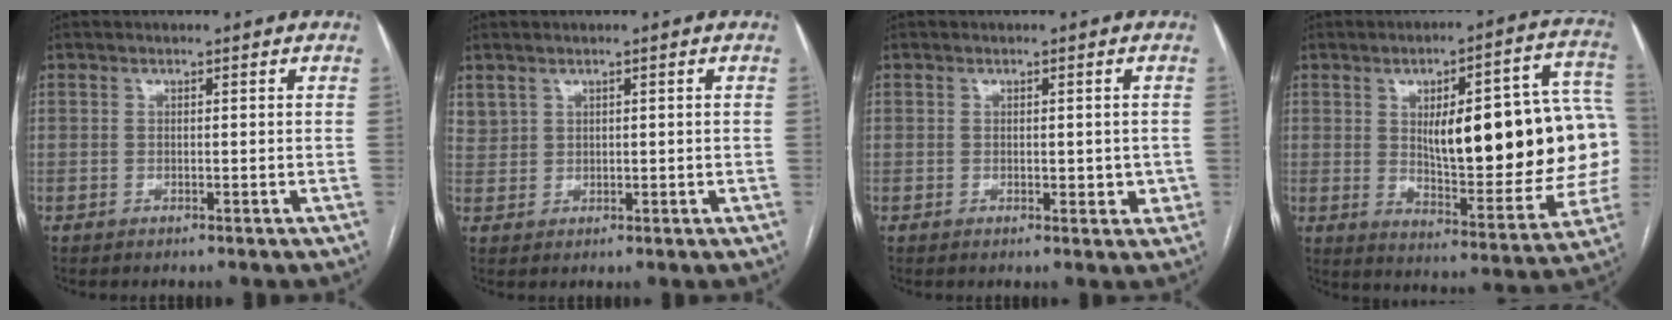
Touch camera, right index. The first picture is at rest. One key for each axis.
{"total": 2.3, "fx": 1.6, "fy": 1.6, "fz": 0.4, "tx": -0.005, "ty": 0.011, "tz": 0.037}
{"total": 2.9, "fx": -0.3, "fy": 1.6, "fz": 2.3, "tx": -0.020, "ty": 0.003, "tz": 0.001}
{"total": 26.5, "fx": 2.1, "fy": 7.3, "fz": 25.4, "tx": -0.265, "ty": 0.043, "tz": 0.048}